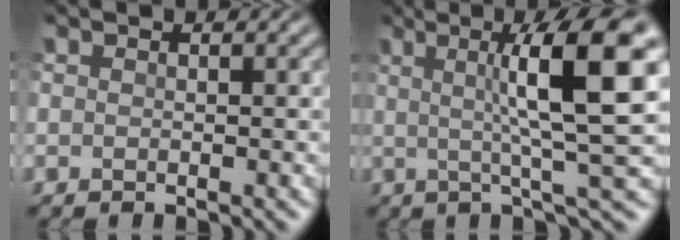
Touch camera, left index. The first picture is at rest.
{"total": 10.7, "force": [2.2, 1.8, 10.3], "torque": [-0.126, 0.009, 0.030]}